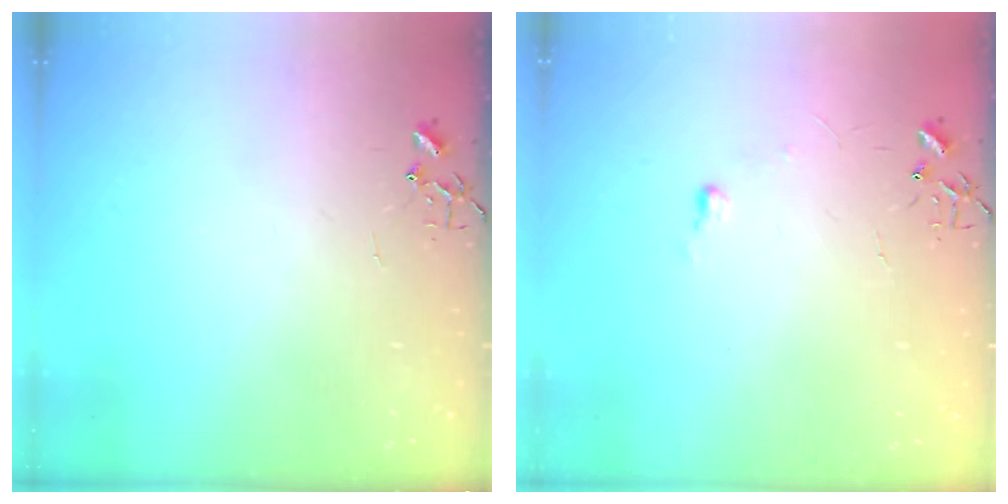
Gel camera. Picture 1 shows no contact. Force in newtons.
{"total": 4.0, "press": 4.0, "slide": 0.6}